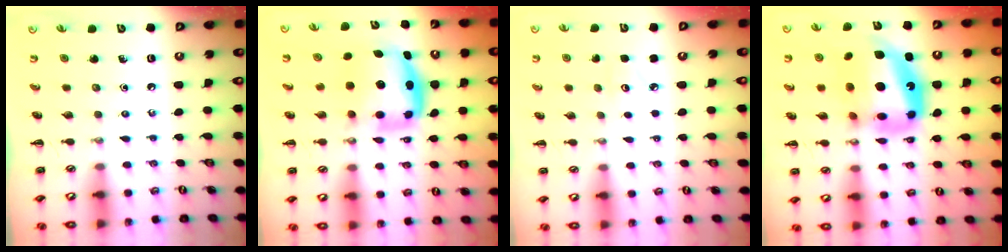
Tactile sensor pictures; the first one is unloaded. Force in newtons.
{"total": 6.8, "press": 6.6, "slide": 1.4}
{"total": 2.4, "press": 2.3, "slide": 0.6}
{"total": 18.5, "press": 17.9, "slide": 4.7}